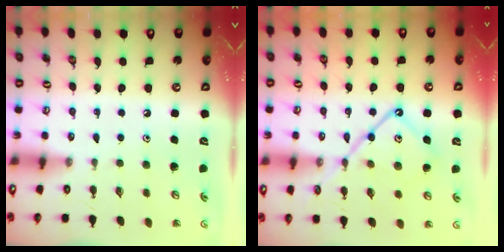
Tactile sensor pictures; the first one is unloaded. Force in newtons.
{"total": 13.4, "press": 13.3, "slide": 1.3}